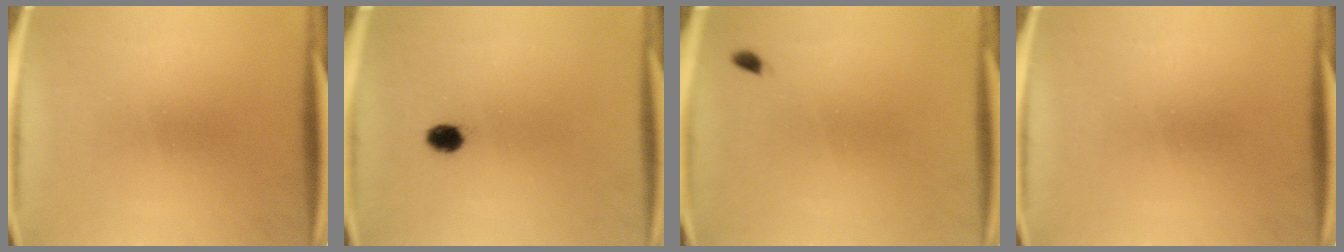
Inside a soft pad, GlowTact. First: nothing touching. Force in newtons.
{"total": 2.9}
{"total": 0.7}
{"total": 0.0}